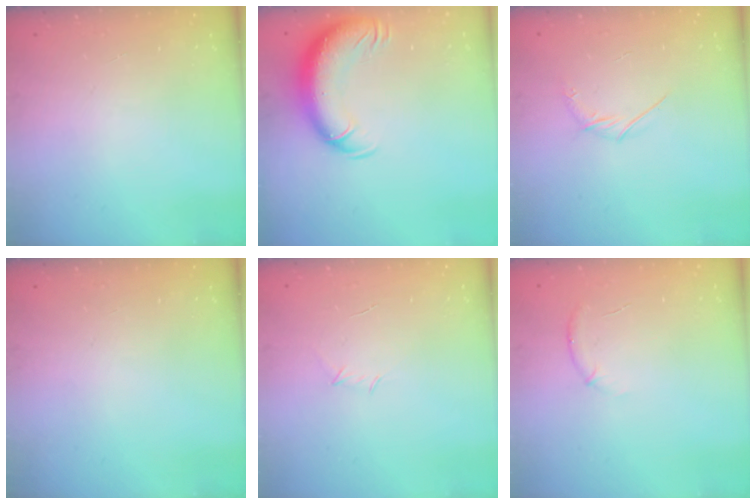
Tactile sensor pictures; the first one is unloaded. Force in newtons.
{"total": 13.1, "press": 12.8, "slide": 3.1}
{"total": 3.3, "press": 3.2, "slide": 0.7}
{"total": 0.0}
{"total": 3.2, "press": 3.1, "slide": 0.8}
{"total": 5.8, "press": 5.4, "slide": 2.2}